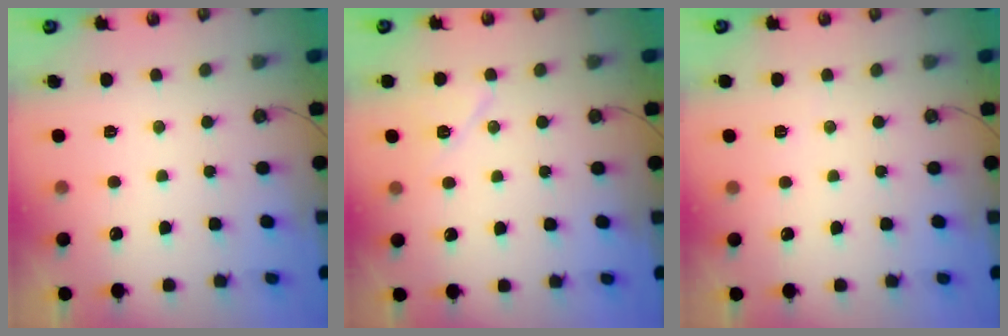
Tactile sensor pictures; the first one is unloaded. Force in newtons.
{"total": 6.8, "press": 6.7, "slide": 0.8}
{"total": 2.5, "press": 1.1, "slide": 2.2}